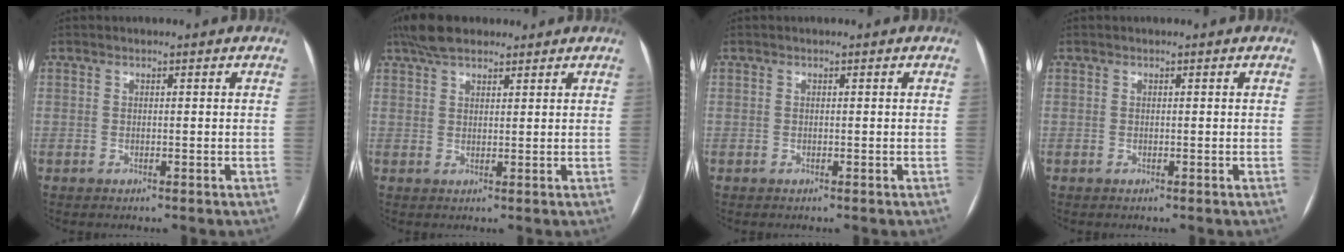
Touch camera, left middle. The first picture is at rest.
{"total": 6.3, "force": [5.0, 2.4, 3.1], "torque": [-0.063, 0.026, 0.093]}
{"total": 0.0}
{"total": 0.0}